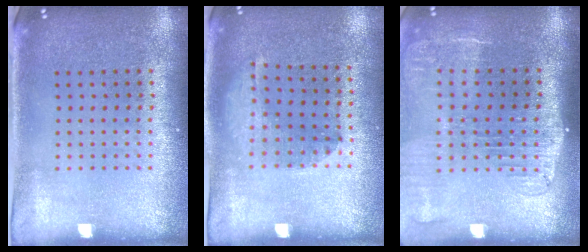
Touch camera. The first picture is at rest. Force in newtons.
{"total": 1.0, "press": 1.0, "slide": 0.3}
{"total": 2.2, "press": 1.8, "slide": 1.2}